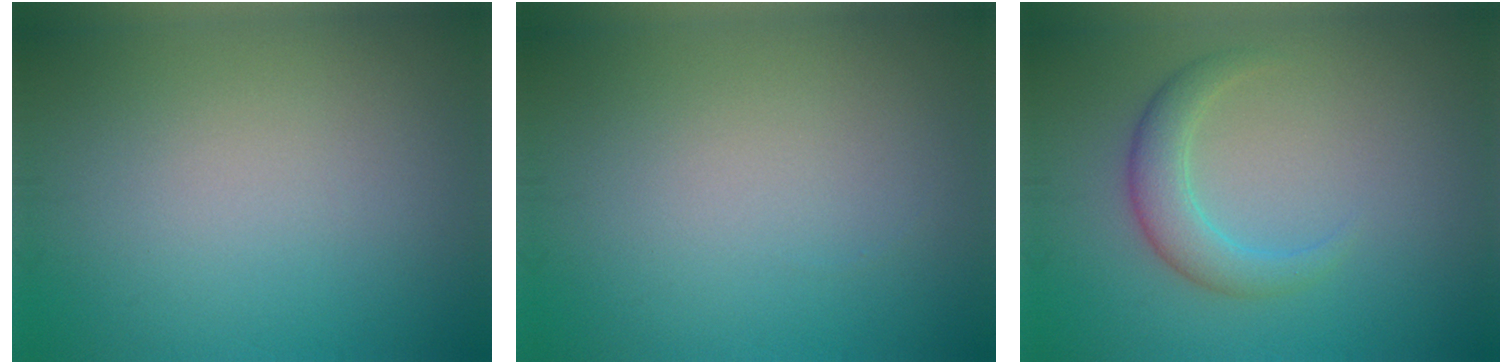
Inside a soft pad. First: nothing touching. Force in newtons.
{"total": 0.0}
{"total": 3.0, "press": 3.0, "slide": 0.1}